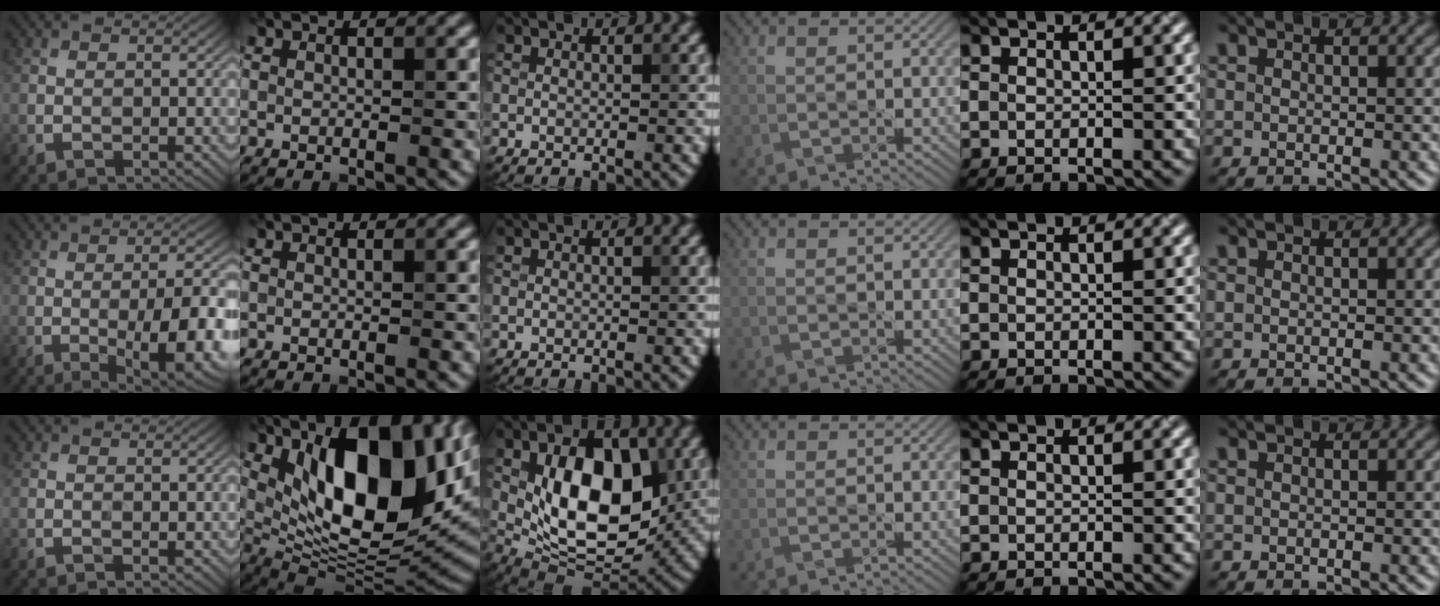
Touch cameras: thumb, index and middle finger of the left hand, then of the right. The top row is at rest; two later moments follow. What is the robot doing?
{"motion": "pour", "object": "kettle"}